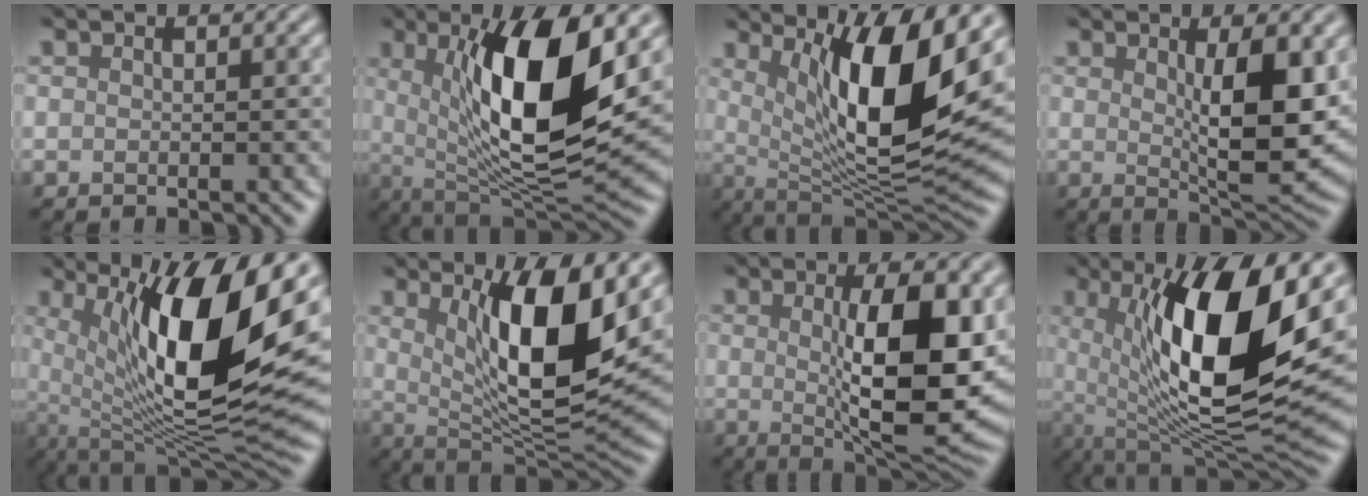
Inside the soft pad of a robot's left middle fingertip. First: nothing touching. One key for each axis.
{"total": 12.1, "fx": 2.4, "fy": 3.7, "fz": 11.2, "tx": -0.173, "ty": -0.011, "tz": 0.046}
{"total": 12.5, "fx": 3.7, "fy": 3.5, "fz": 11.4, "tx": -0.164, "ty": -0.011, "tz": 0.064}
{"total": 7.7, "fx": 1.1, "fy": 2.1, "fz": 7.3, "tx": -0.107, "ty": -0.013, "tz": 0.026}
{"total": 14.7, "fx": 3.5, "fy": 4.8, "fz": 13.4, "tx": -0.204, "ty": -0.013, "tz": 0.057}
{"total": 10.7, "fx": 3.1, "fy": 3.1, "fz": 9.8, "tx": -0.146, "ty": -0.016, "tz": 0.059}
{"total": 10.9, "fx": 0.6, "fy": 3.2, "fz": 10.4, "tx": -0.148, "ty": -0.011, "tz": 0.017}
{"total": 14.2, "fx": 2.8, "fy": 4.6, "fz": 13.1, "tx": -0.204, "ty": -0.013, "tz": 0.046}